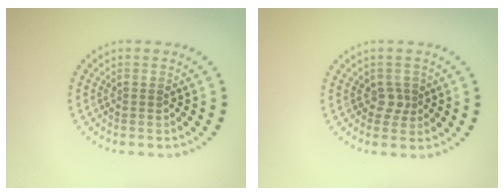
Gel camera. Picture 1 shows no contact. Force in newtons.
{"total": 1.4, "press": 1.1, "slide": 0.9}